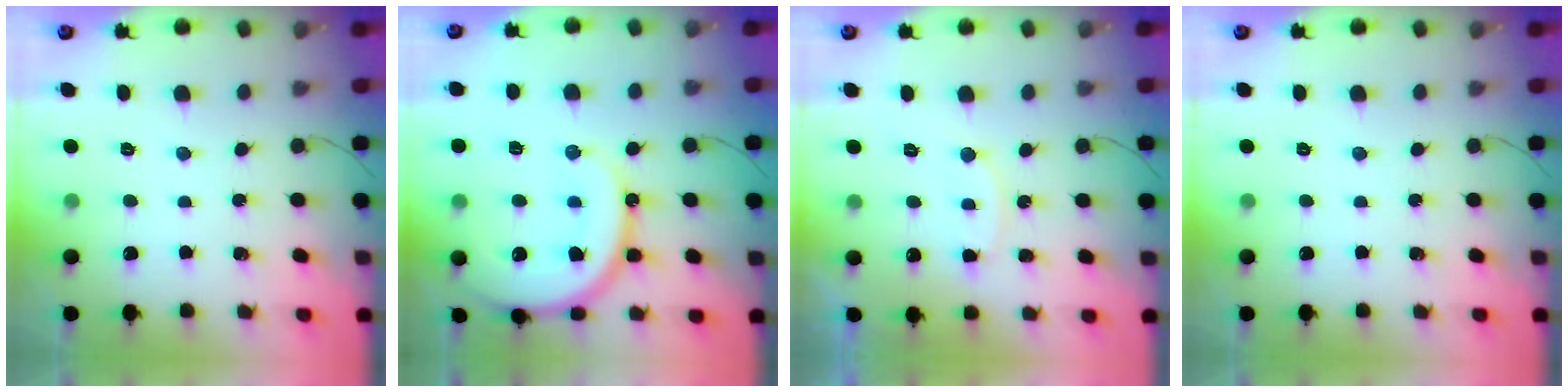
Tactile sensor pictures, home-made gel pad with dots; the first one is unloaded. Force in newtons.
{"total": 17.4, "press": 17.3, "slide": 1.8}
{"total": 8.7, "press": 8.7, "slide": 0.2}
{"total": 0.0}